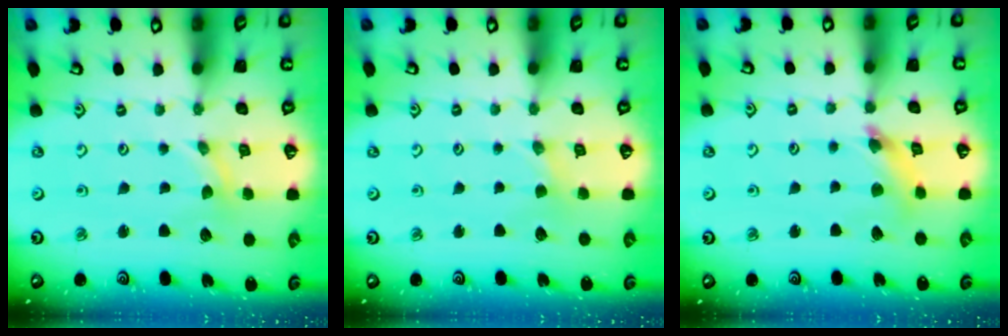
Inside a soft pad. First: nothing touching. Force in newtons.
{"total": 1.1, "press": 1.1, "slide": 0.2}
{"total": 6.2, "press": 6.2, "slide": 0.7}